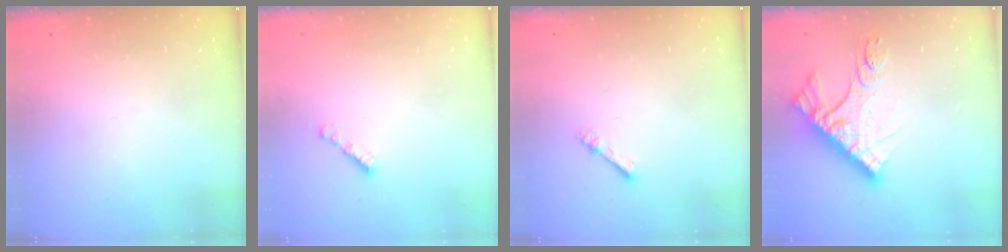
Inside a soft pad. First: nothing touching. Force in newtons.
{"total": 2.3, "press": 2.3, "slide": 0.2}
{"total": 2.4, "press": 2.4, "slide": 0.2}
{"total": 14.3, "press": 14.3, "slide": 1.2}